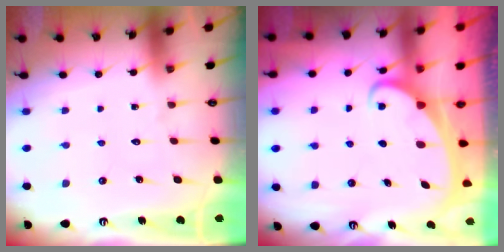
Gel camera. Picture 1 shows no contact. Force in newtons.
{"total": 2.0, "press": 2.0, "slide": 0.3}